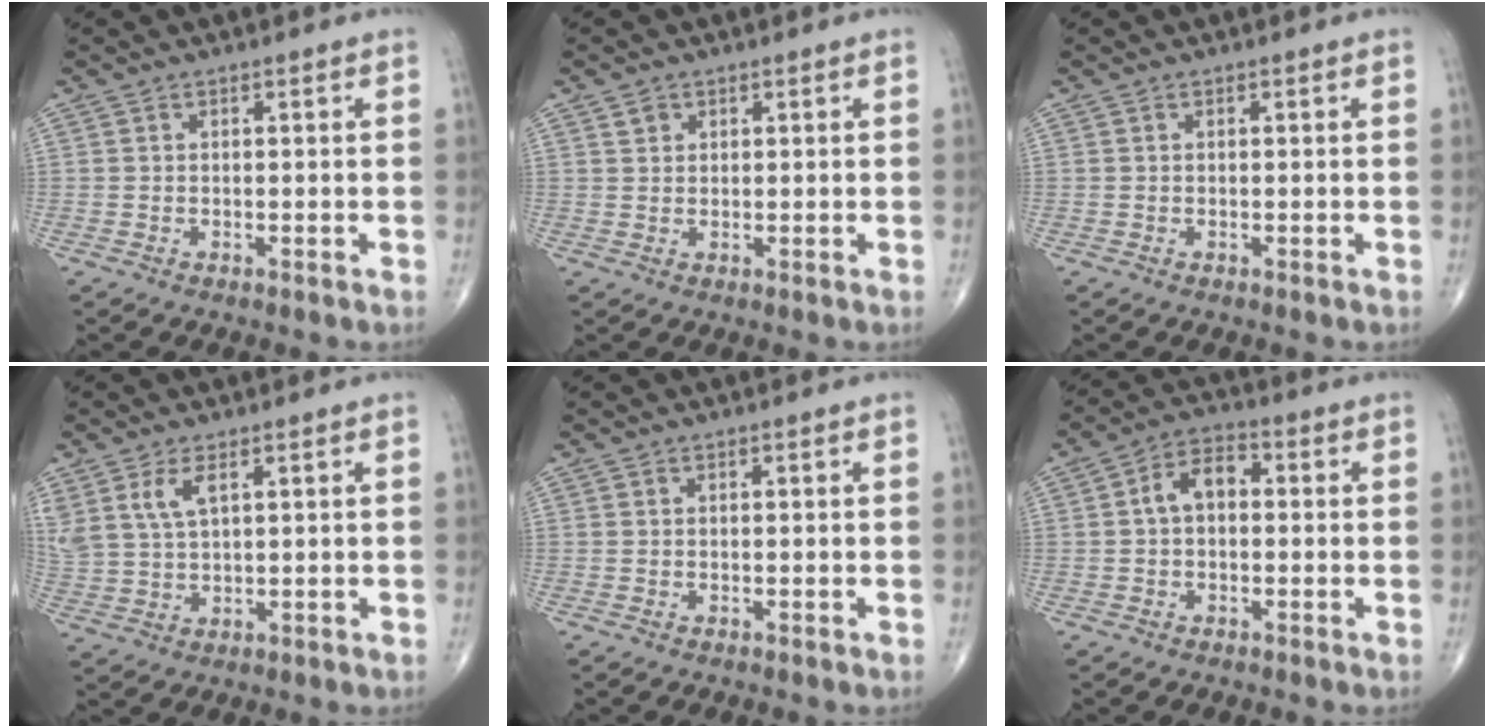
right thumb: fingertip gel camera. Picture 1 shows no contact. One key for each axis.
{"total": 1.8, "fx": 1.0, "fy": 1.4, "fz": 0.5, "tx": 0.002, "ty": -0.004, "tz": 0.015}
{"total": 0.0}
{"total": 6.8, "fx": 3.3, "fy": 3.2, "fz": 5.0, "tx": -0.112, "ty": -0.006, "tz": 0.074}
{"total": 0.0}
{"total": 6.3, "fx": 0.3, "fy": 4.1, "fz": 4.8, "tx": -0.072, "ty": 0.025, "tz": -0.006}